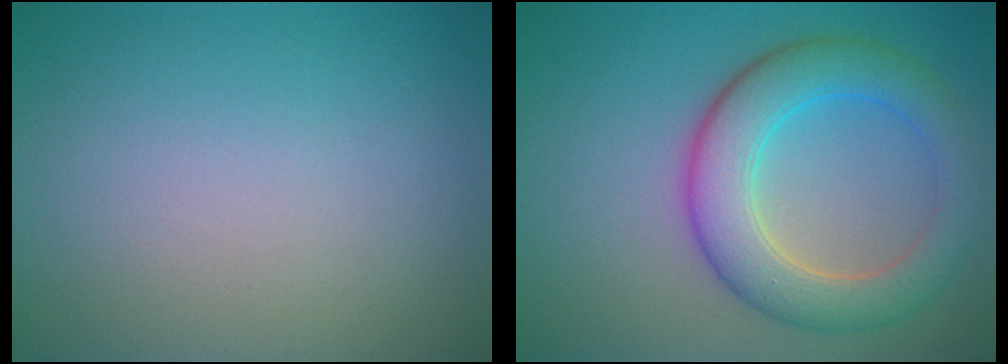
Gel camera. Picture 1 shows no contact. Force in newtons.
{"total": 6.6, "press": 6.6, "slide": 0.1}